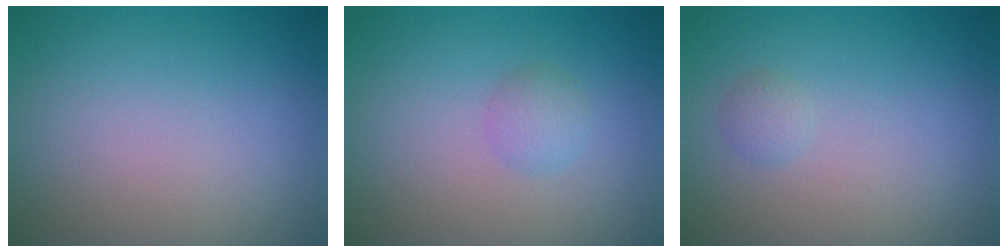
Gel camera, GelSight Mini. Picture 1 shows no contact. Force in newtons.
{"total": 1.5, "press": 1.5, "slide": 0.1}
{"total": 0.8, "press": 0.8, "slide": 0.0}